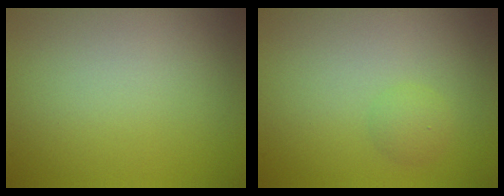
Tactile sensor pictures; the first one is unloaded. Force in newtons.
{"total": 1.4, "press": 1.3, "slide": 0.2}